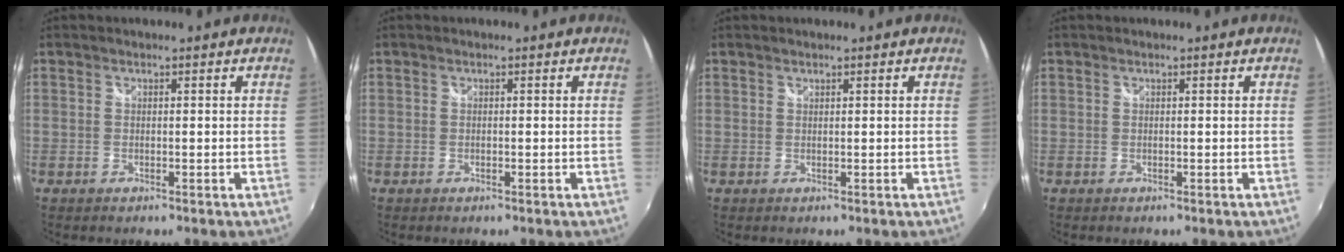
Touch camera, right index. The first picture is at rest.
{"total": 0.0}
{"total": 0.0}
{"total": 0.0}